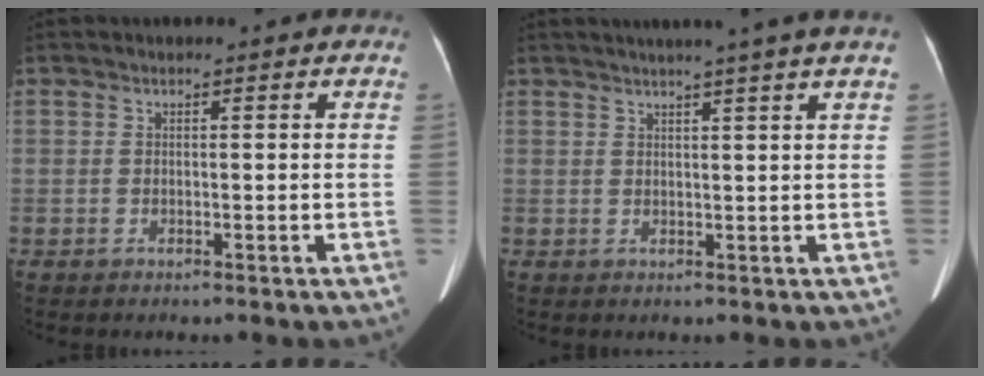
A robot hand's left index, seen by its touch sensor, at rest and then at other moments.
{"total": 6.7, "force": [5.2, -1.6, 3.9], "torque": [-0.050, 0.013, 0.056]}